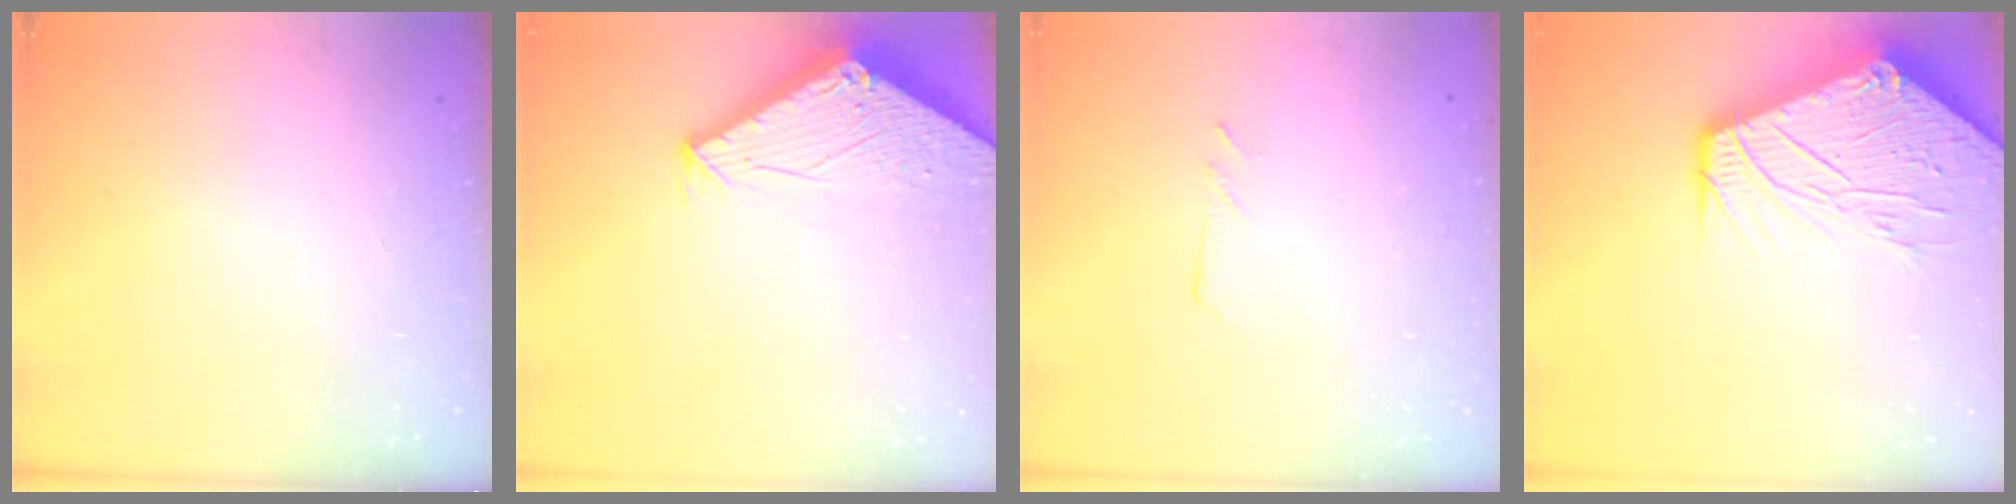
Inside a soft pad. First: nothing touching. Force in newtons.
{"total": 2.9, "press": 2.9, "slide": 0.1}
{"total": 2.2, "press": 2.2, "slide": 0.2}
{"total": 20.5, "press": 20.4, "slide": 1.9}